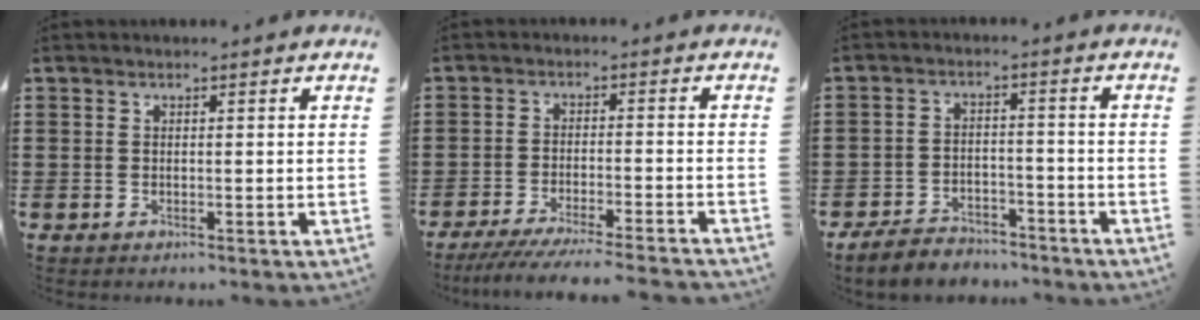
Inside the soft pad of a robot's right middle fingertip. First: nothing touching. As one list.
[{"total": 4.9, "force": [-4.5, -0.2, 1.8], "torque": [-0.035, -0.016, -0.089]}, {"total": 4.4, "force": [-4.2, 1.0, 0.7], "torque": [-0.021, 0.007, -0.088]}]